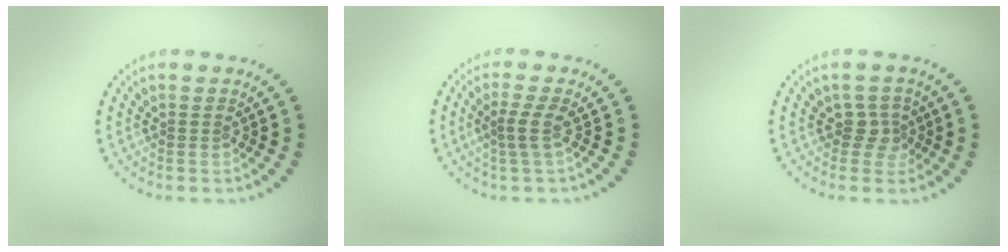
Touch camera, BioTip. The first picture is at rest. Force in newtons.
{"total": 1.7, "press": 1.1, "slide": 1.3}
{"total": 1.8, "press": 1.4, "slide": 1.0}